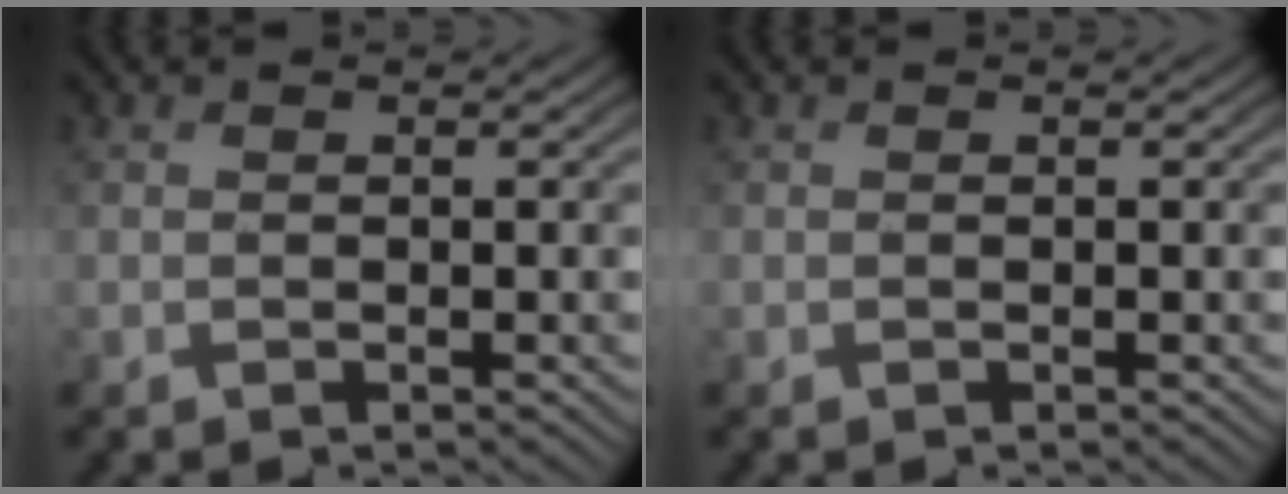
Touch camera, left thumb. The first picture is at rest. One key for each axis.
{"total": 0.0}